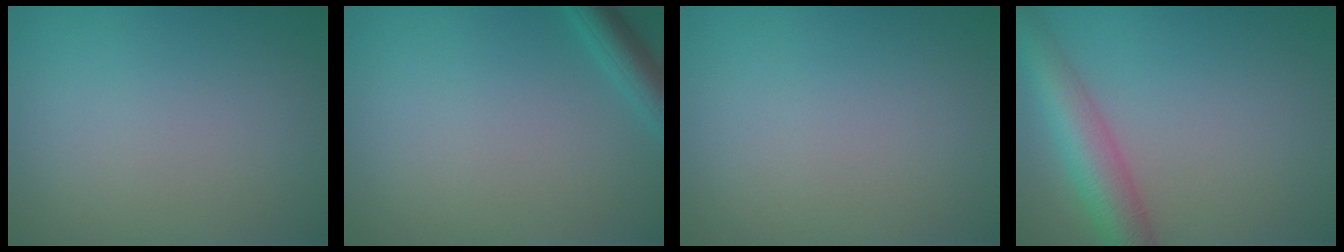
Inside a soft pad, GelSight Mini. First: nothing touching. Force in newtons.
{"total": 2.6, "press": 2.6, "slide": 0.2}
{"total": 0.0}
{"total": 5.9, "press": 5.9, "slide": 0.2}